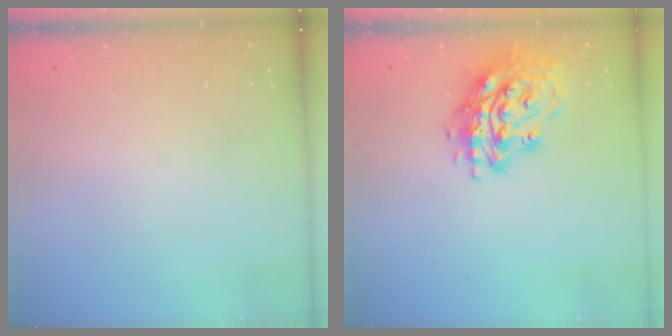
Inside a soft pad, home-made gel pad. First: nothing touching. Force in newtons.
{"total": 16.9, "press": 16.8, "slide": 1.5}